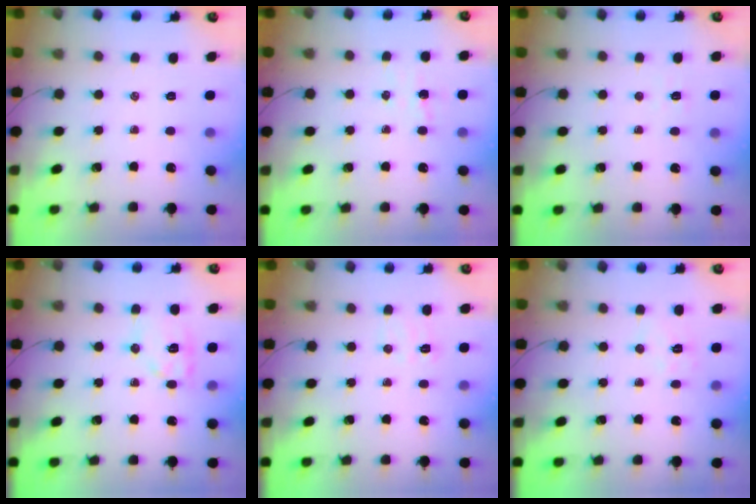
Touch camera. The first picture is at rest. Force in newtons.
{"total": 4.3, "press": 4.2, "slide": 1.0}
{"total": 2.6, "press": 2.6, "slide": 0.5}
{"total": 10.7, "press": 10.7, "slide": 0.4}
{"total": 5.7, "press": 5.6, "slide": 1.3}
{"total": 6.1, "press": 6.1, "slide": 0.8}